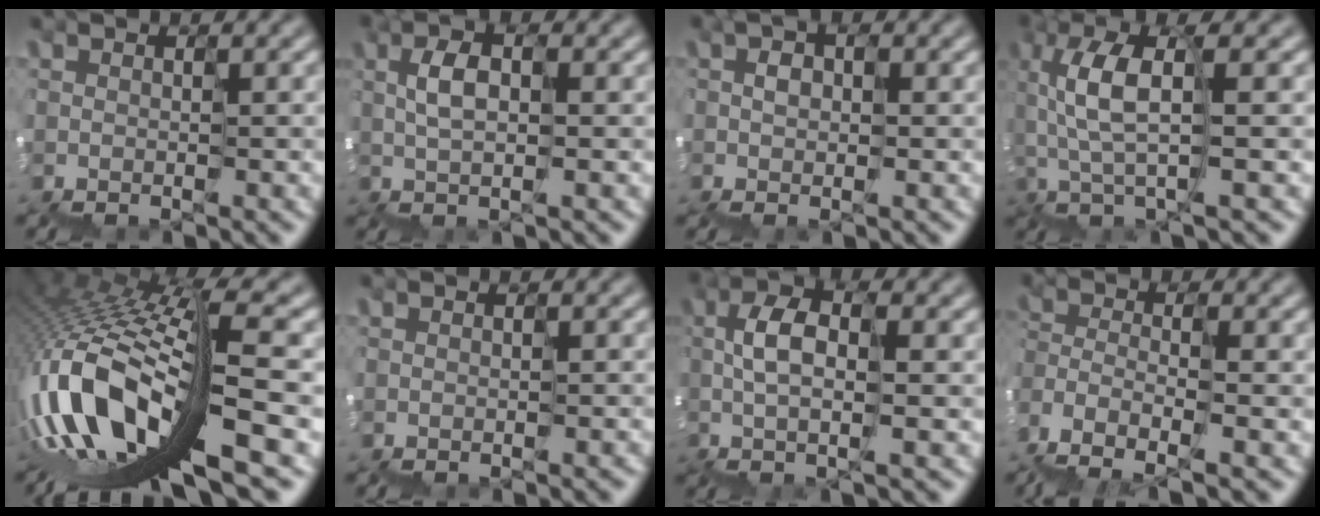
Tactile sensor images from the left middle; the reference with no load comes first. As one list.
[{"total": 1.1, "force": [0.6, 0.3, 0.8], "torque": [-0.028, 0.016, 0.007]}, {"total": 0.7, "force": [0.1, 0.7, 0.2], "torque": [0.002, 0.012, 0.001]}, {"total": 3.4, "force": [-0.5, 1.1, 3.2], "torque": [-0.091, 0.018, -0.025]}, {"total": 10.3, "force": [-4.2, 3.1, 8.9], "torque": [-0.204, 0.017, -0.067]}, {"total": 0.9, "force": [-0.7, 0.1, 0.5], "torque": [-0.001, -0.005, -0.004]}, {"total": 2.3, "force": [0.5, 0.9, 2.1], "torque": [-0.053, 0.020, 0.000]}, {"total": 3.4, "force": [-3.3, 0.7, 0.6], "torque": [-0.030, 0.009, -0.075]}]